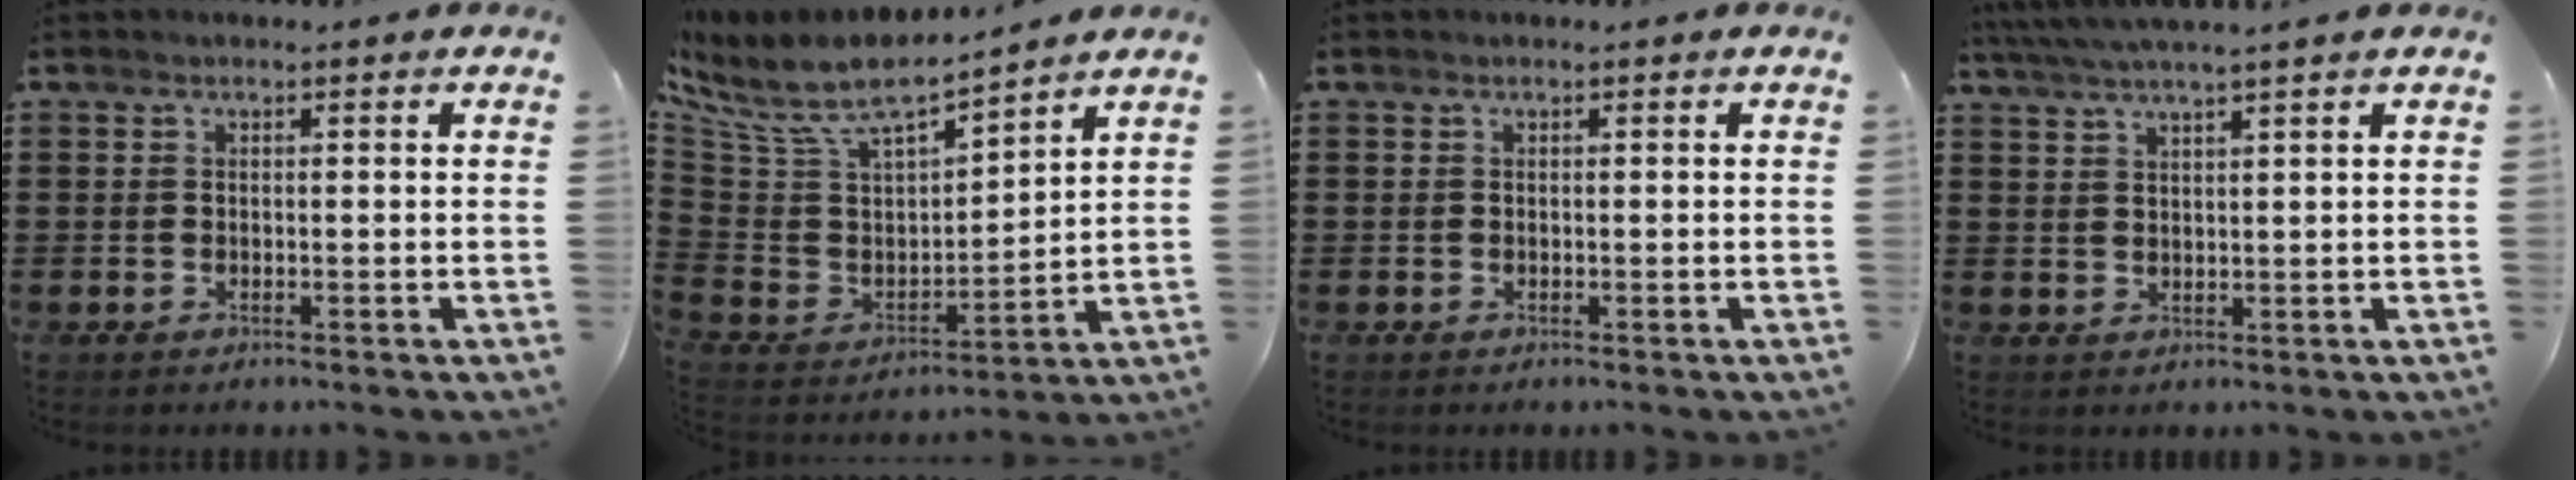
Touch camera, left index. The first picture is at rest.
{"total": 9.5, "force": [7.5, 2.7, 5.1], "torque": [-0.131, -0.043, 0.128]}
{"total": 0.0}
{"total": 3.1, "force": [2.5, -0.6, 1.6], "torque": [-0.039, -0.008, 0.044]}